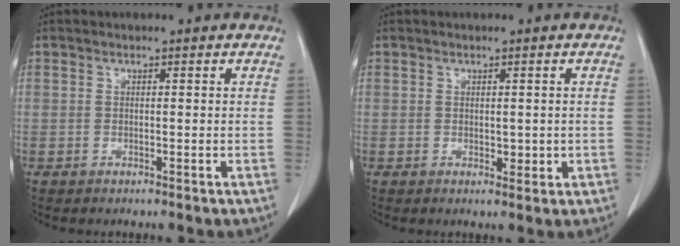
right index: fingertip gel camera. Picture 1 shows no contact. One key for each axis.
{"total": 2.0, "fx": -0.1, "fy": 1.1, "fz": 1.6, "tx": -0.017, "ty": -0.003, "tz": 0.004}